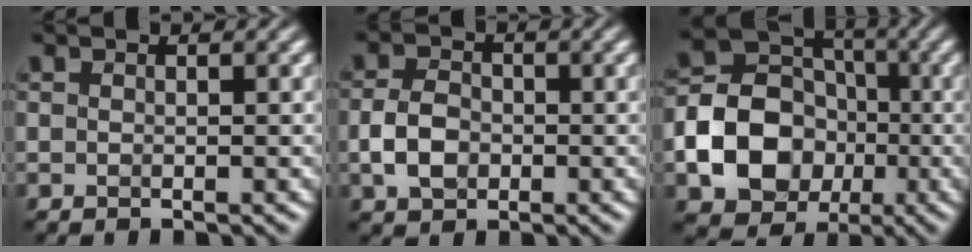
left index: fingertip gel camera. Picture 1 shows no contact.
{"total": 3.5, "force": [-0.9, 2.6, 2.2], "torque": [-0.045, 0.005, -0.021]}
{"total": 10.3, "force": [-2.6, 8.3, 5.5], "torque": [-0.095, -0.009, -0.068]}